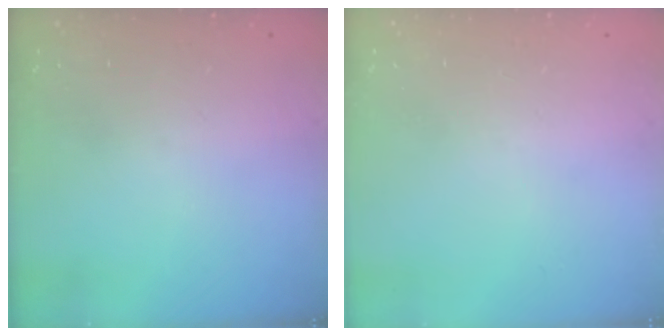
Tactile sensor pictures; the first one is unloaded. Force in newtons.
{"total": 0.0}